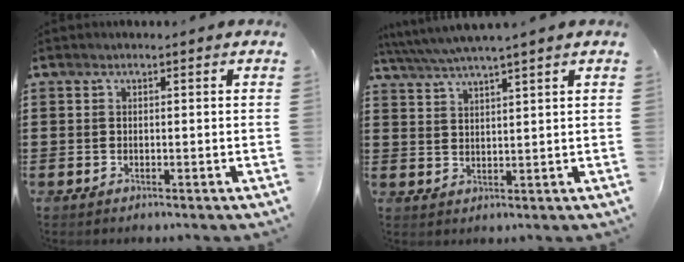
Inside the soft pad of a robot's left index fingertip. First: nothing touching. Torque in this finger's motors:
{"motor_torque": [2.14, 0.00, 0.39, 0.21]}